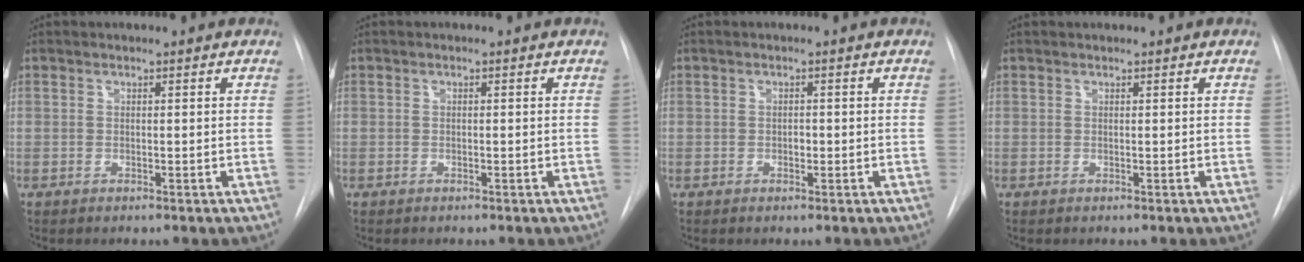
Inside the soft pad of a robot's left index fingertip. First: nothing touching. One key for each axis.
{"total": 0.0}
{"total": 0.7, "fx": -0.1, "fy": 0.5, "fz": 0.4, "tx": -0.007, "ty": 0.000, "tz": -0.004}
{"total": 0.7, "fx": 0.7, "fy": 0.0, "fz": 0.1, "tx": -0.004, "ty": 0.014, "tz": 0.016}